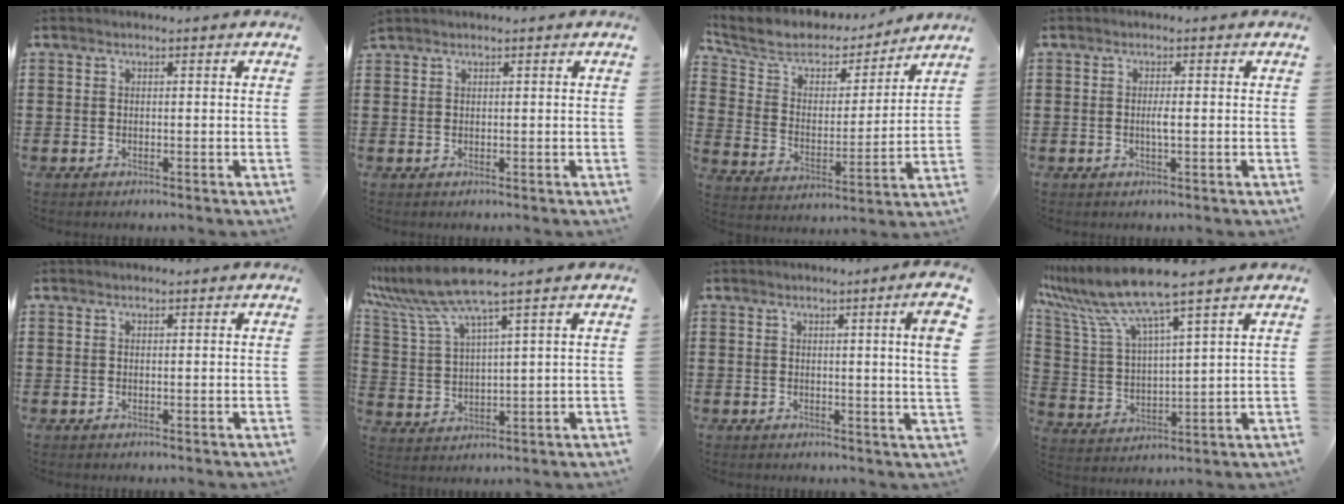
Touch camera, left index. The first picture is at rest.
{"total": 0.8, "force": [0.8, 0.1, 0.1], "torque": [-0.004, -0.001, 0.015]}
{"total": 6.4, "force": [5.4, 2.8, 2.2], "torque": [-0.077, -0.033, 0.088]}
{"total": 1.6, "force": [-0.1, 0.1, 1.6], "torque": [-0.031, -0.002, -0.002]}
{"total": 0.0}
{"total": 7.7, "force": [6.1, -0.3, 4.6], "torque": [-0.126, -0.030, 0.103]}
{"total": 5.3, "force": [2.0, -0.6, 4.9], "torque": [-0.076, -0.013, 0.028]}
{"total": 9.5, "force": [7.9, 0.1, 5.3], "torque": [-0.143, -0.044, 0.131]}